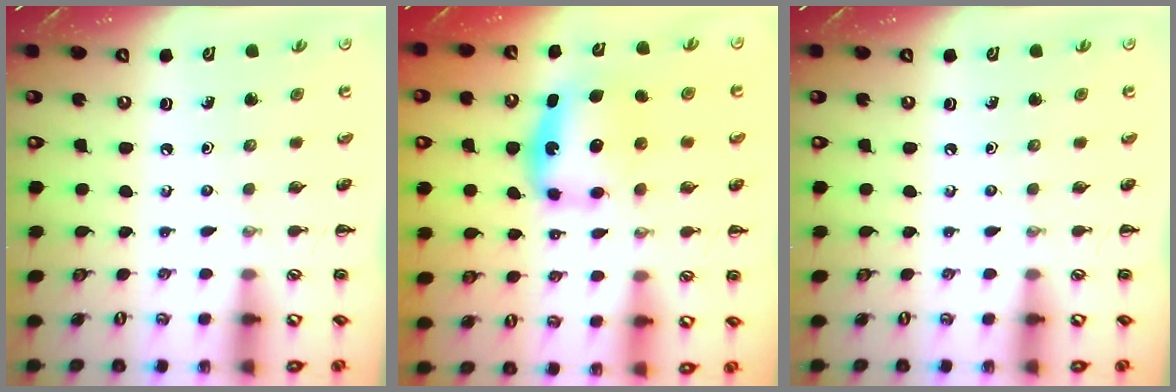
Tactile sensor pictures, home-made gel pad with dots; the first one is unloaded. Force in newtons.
{"total": 5.7, "press": 5.7, "slide": 1.0}
{"total": 0.0}